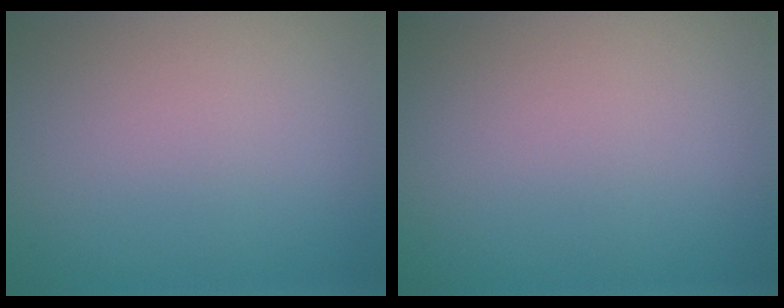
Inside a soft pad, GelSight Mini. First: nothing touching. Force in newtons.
{"total": 0.0}